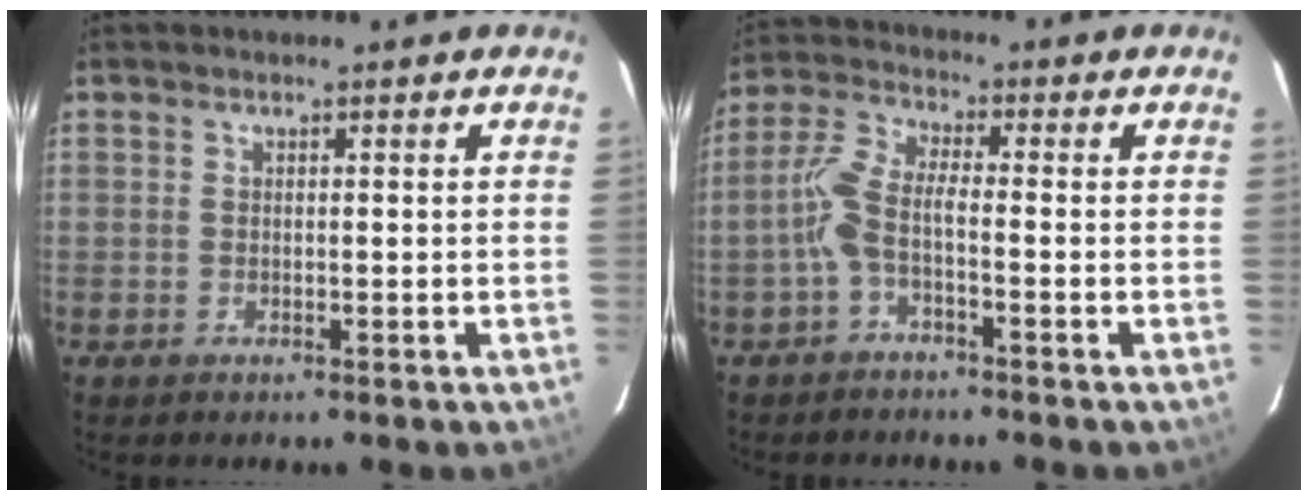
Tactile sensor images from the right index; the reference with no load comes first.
{"total": 5.2, "force": [-2.1, 1.1, 4.7], "torque": [-0.111, 0.014, -0.044]}